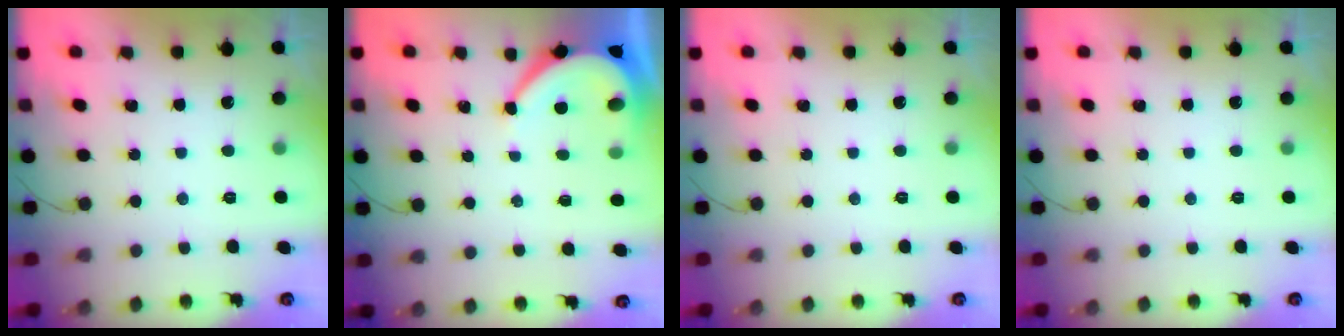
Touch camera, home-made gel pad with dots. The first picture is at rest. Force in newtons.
{"total": 6.3, "press": 6.3, "slide": 0.7}
{"total": 0.0}
{"total": 0.0}